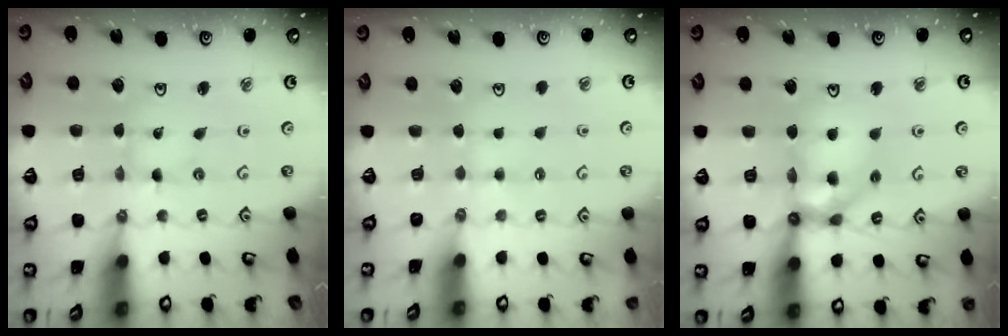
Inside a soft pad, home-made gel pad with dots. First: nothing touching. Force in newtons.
{"total": 1.5, "press": 1.5, "slide": 0.4}
{"total": 13.2, "press": 13.1, "slide": 1.5}